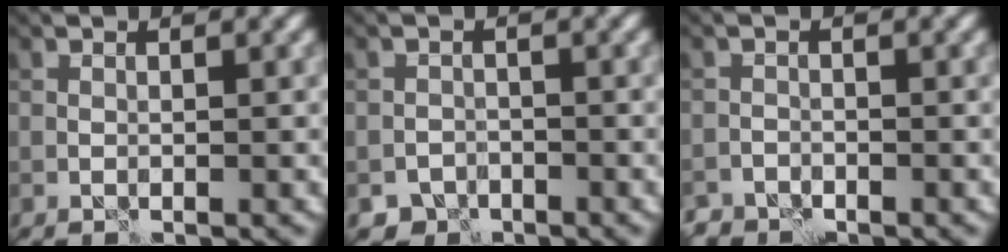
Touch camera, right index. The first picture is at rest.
{"total": 2.4, "force": [-1.9, 1.5, 0.2], "torque": [0.006, 0.003, -0.032]}
{"total": 2.9, "force": [-2.7, 1.3, 0.0], "torque": [0.009, 0.003, -0.040]}